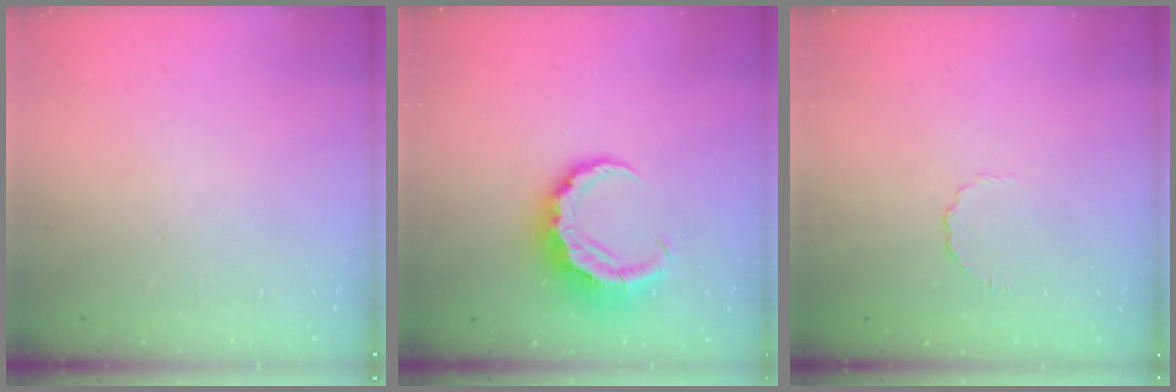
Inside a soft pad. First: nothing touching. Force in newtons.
{"total": 8.1, "press": 8.0, "slide": 1.3}
{"total": 3.2, "press": 3.0, "slide": 1.2}